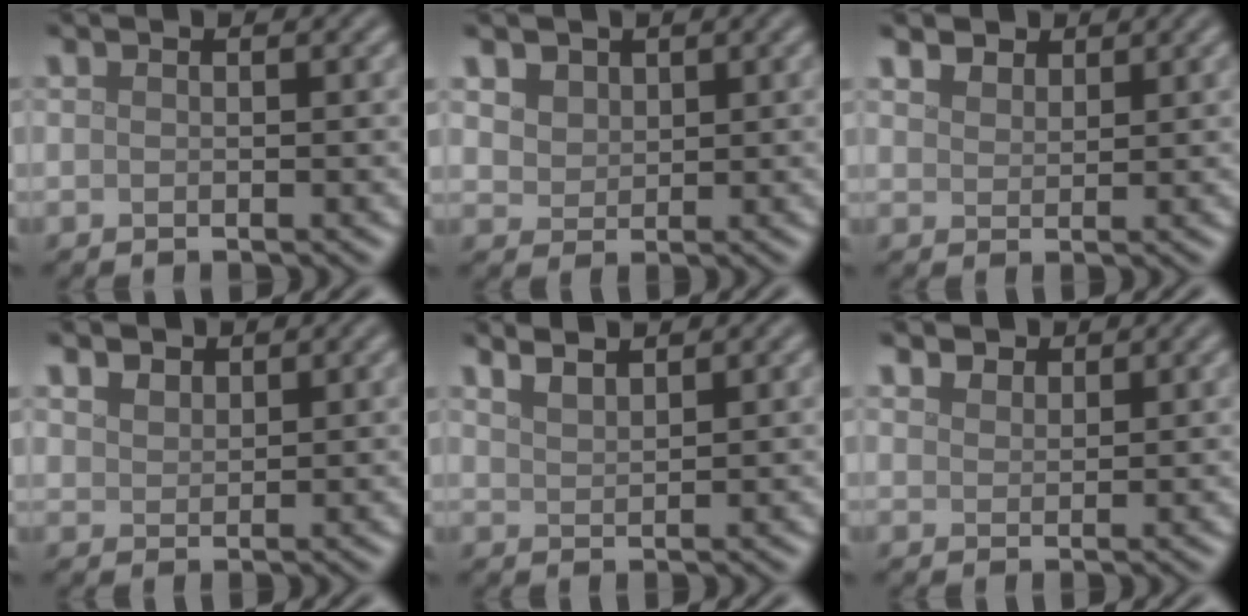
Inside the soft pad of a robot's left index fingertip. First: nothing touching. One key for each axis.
{"total": 3.2, "fx": 2.0, "fy": 2.2, "fz": 1.2, "tx": -0.048, "ty": -0.002, "tz": 0.048}
{"total": 2.6, "fx": 2.1, "fy": 1.3, "fz": 0.8, "tx": -0.025, "ty": -0.001, "tz": 0.039}
{"total": 1.9, "fx": 1.5, "fy": 1.1, "fz": 0.5, "tx": -0.017, "ty": -0.002, "tz": 0.033}
{"total": 2.7, "fx": 2.4, "fy": 0.8, "fz": 1.1, "tx": -0.006, "ty": 0.013, "tz": 0.024}
{"total": 2.0, "fx": 1.7, "fy": 0.9, "fz": 0.4, "tx": -0.014, "ty": -0.004, "tz": 0.036}